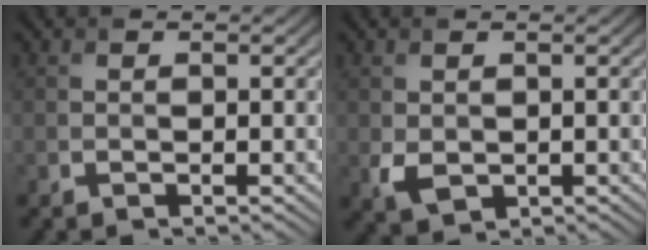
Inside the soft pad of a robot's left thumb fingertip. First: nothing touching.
{"total": 2.4, "force": [-0.2, 1.9, 1.4], "torque": [-0.039, -0.009, 0.003]}